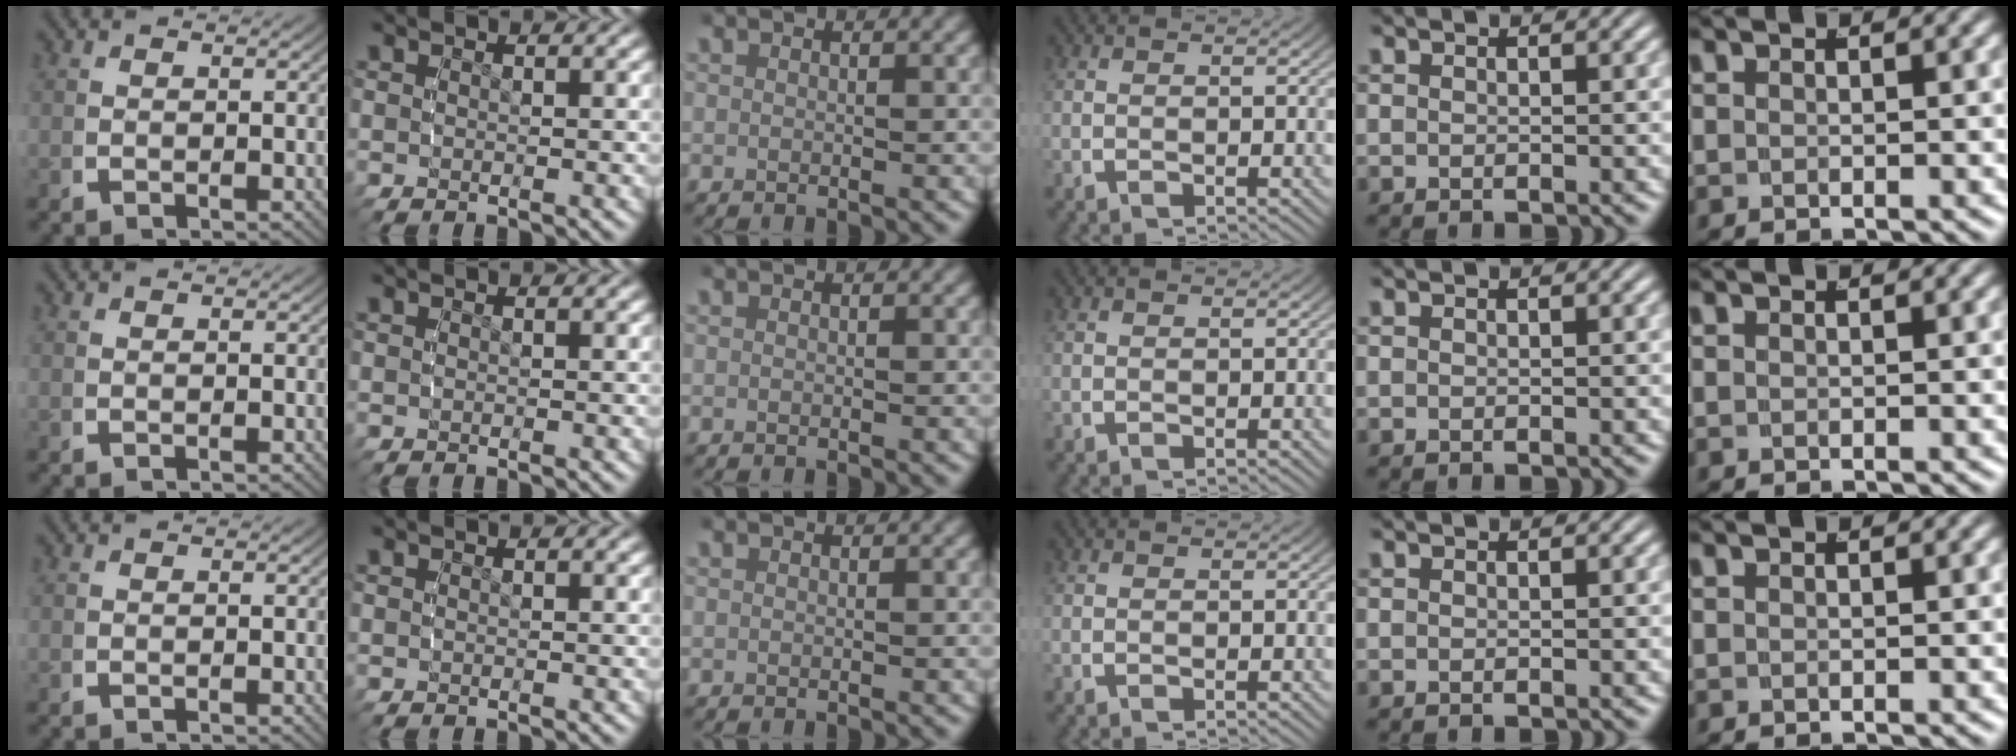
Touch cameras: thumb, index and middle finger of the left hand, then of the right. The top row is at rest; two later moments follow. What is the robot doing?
{"motion": "reach", "object": "pencil case"}